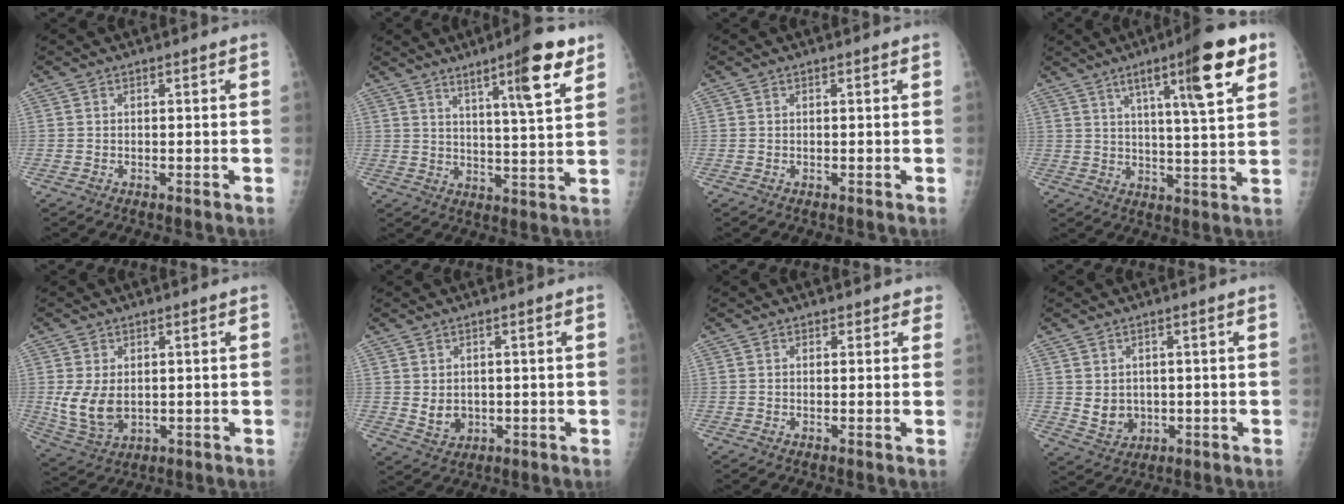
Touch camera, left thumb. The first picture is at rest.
{"total": 11.6, "force": [7.1, 1.3, 9.1], "torque": [-0.129, -0.039, 0.105]}
{"total": 0.0}
{"total": 15.0, "force": [7.4, 2.1, 12.9], "torque": [-0.186, -0.025, 0.109]}
{"total": 7.8, "force": [0.4, 5.1, 5.9], "torque": [-0.109, -0.013, 0.022]}
{"total": 4.0, "force": [0.2, 3.2, 2.4], "torque": [-0.026, -0.008, 0.017]}
{"total": 1.6, "force": [1.2, 1.0, 0.1], "torque": [0.023, -0.004, 0.008]}
{"total": 4.8, "force": [0.4, 4.1, 2.5], "torque": [-0.025, -0.009, 0.023]}